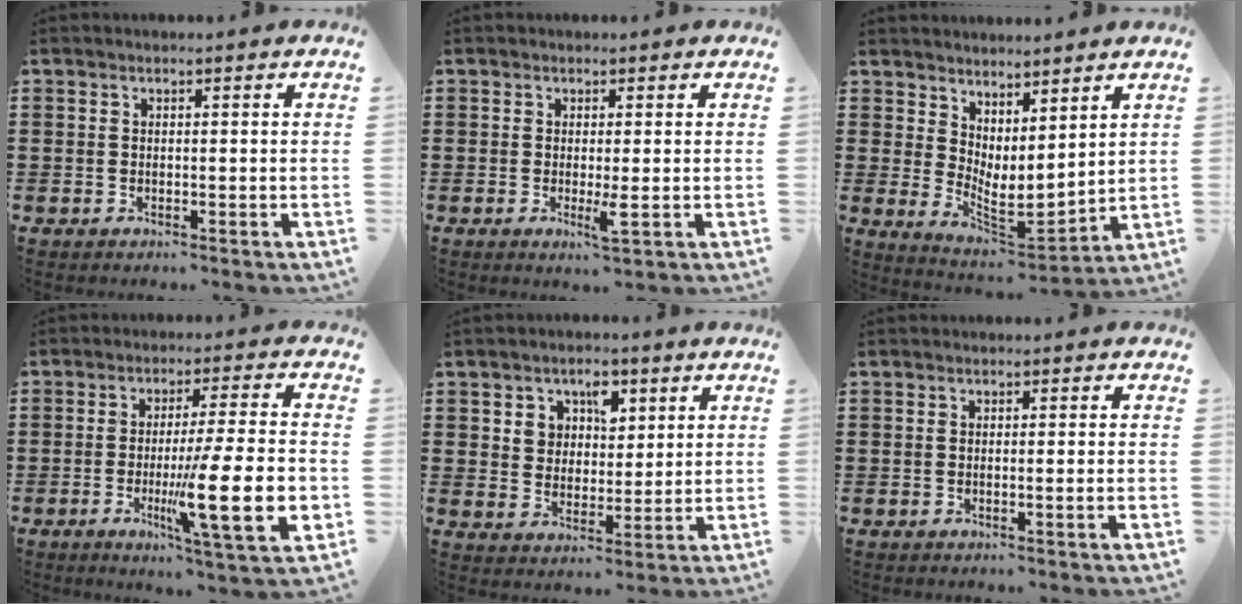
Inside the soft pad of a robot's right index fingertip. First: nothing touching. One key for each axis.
{"total": 2.7, "fx": -0.4, "fy": 0.4, "fz": 2.6, "tx": -0.053, "ty": -0.007, "tz": -0.008}
{"total": 4.9, "fx": 2.8, "fy": 2.3, "fz": 3.3, "tx": -0.072, "ty": -0.020, "tz": 0.056}
{"total": 15.2, "fx": -3.3, "fy": 2.2, "fz": 14.7, "tx": -0.234, "ty": -0.018, "tz": -0.054}
{"total": 4.9, "fx": 2.5, "fy": 3.9, "fz": 1.6, "tx": -0.044, "ty": 0.013, "tz": 0.043}
{"total": 0.8, "fx": -0.2, "fy": -0.3, "fz": 0.7, "tx": -0.011, "ty": -0.005, "tz": -0.004}